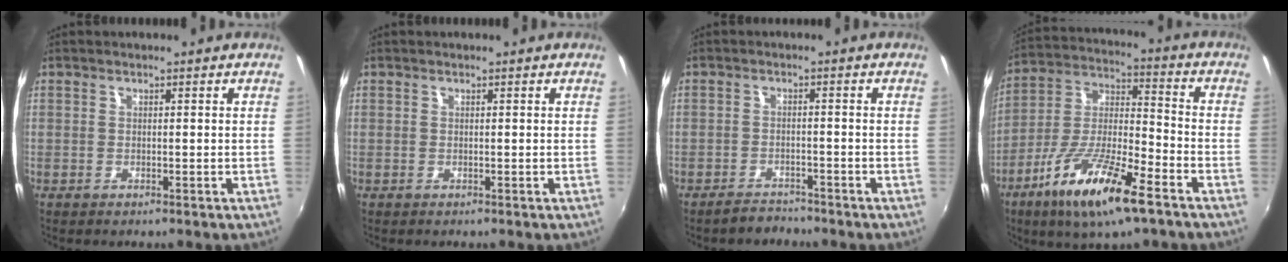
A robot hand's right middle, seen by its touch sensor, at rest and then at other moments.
{"total": 0.0}
{"total": 3.3, "force": [-3.0, 1.1, 0.5], "torque": [-0.023, 0.000, -0.050]}
{"total": 17.2, "force": [-9.9, 3.9, 13.5], "torque": [-0.265, -0.027, -0.185]}